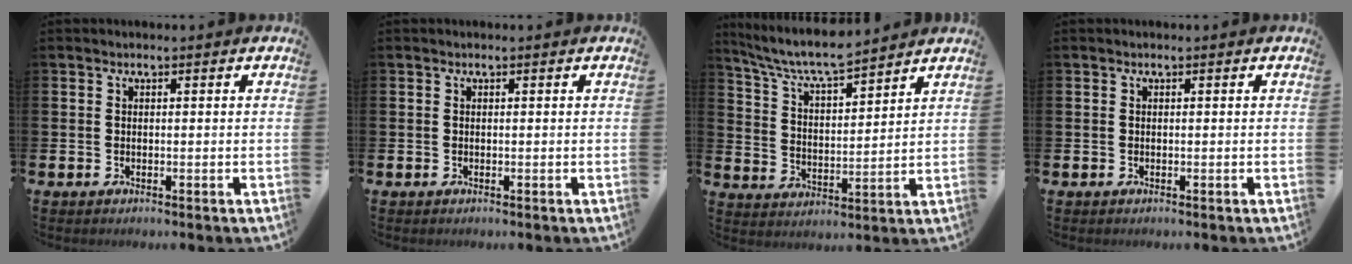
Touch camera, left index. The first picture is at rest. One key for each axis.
{"total": 0.0}
{"total": 7.1, "fx": 6.6, "fy": 0.6, "fz": 2.6, "tx": -0.082, "ty": -0.039, "tz": 0.115}
{"total": 0.0}